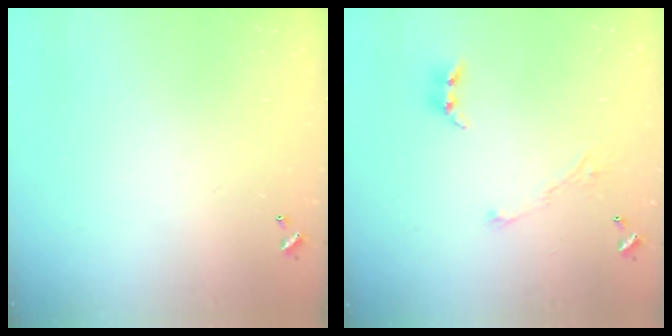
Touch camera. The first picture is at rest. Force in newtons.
{"total": 4.4, "press": 4.3, "slide": 0.6}